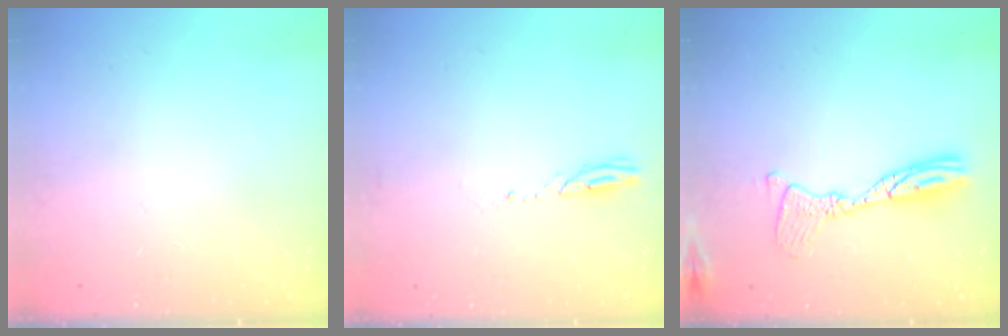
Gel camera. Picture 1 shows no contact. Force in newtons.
{"total": 2.4, "press": 2.4, "slide": 0.3}
{"total": 12.4, "press": 12.4, "slide": 1.1}